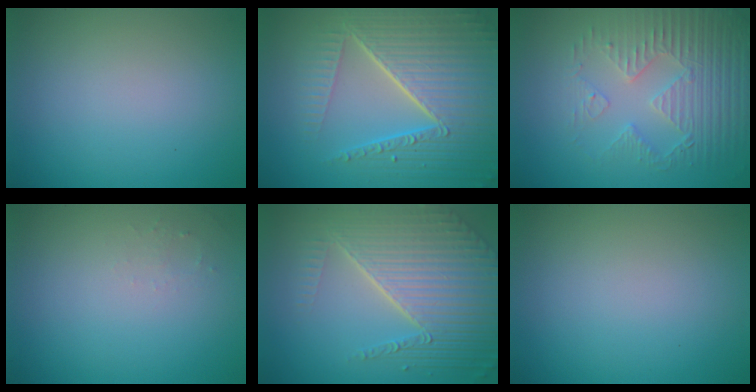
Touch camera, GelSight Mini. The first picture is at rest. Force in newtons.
{"total": 8.7, "press": 6.1, "slide": 6.2}
{"total": 4.2, "press": 4.1, "slide": 0.9}
{"total": 0.8, "press": 0.8, "slide": 0.3}
{"total": 8.9, "press": 5.9, "slide": 6.7}
{"total": 0.0}